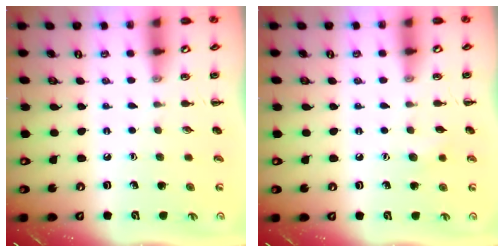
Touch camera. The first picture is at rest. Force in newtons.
{"total": 4.5, "press": 4.4, "slide": 0.9}